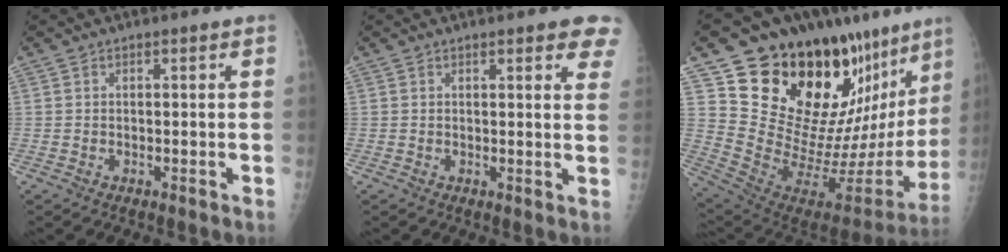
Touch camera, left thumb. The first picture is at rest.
{"total": 6.6, "force": [4.7, 1.8, 4.3], "torque": [-0.027, -0.013, 0.044]}
{"total": 31.7, "force": [21.5, 12.0, 20.0], "torque": [-0.269, -0.109, 0.332]}